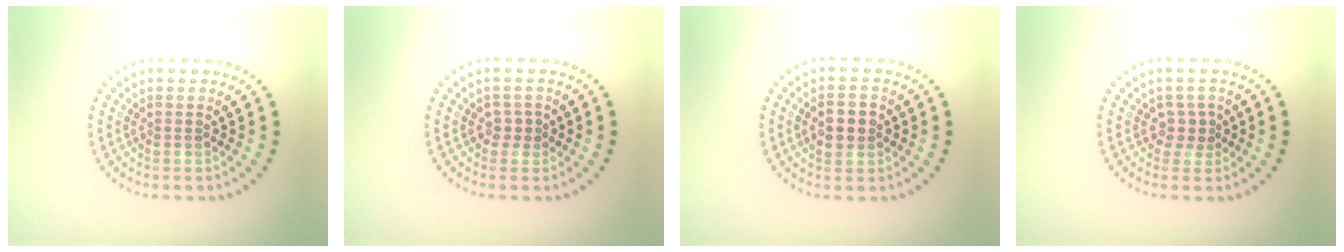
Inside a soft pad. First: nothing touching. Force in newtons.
{"total": 1.1, "press": 0.9, "slide": 0.6}
{"total": 2.9, "press": 2.9, "slide": 0.1}
{"total": 1.7, "press": 1.2, "slide": 1.2}